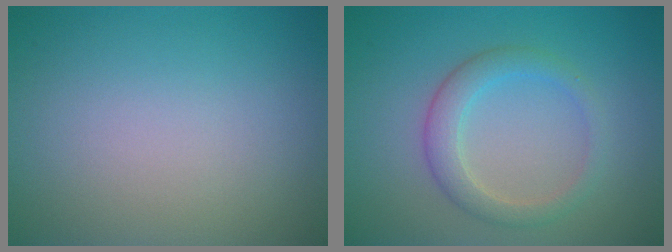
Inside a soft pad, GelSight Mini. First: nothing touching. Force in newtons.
{"total": 2.8, "press": 2.8, "slide": 0.2}